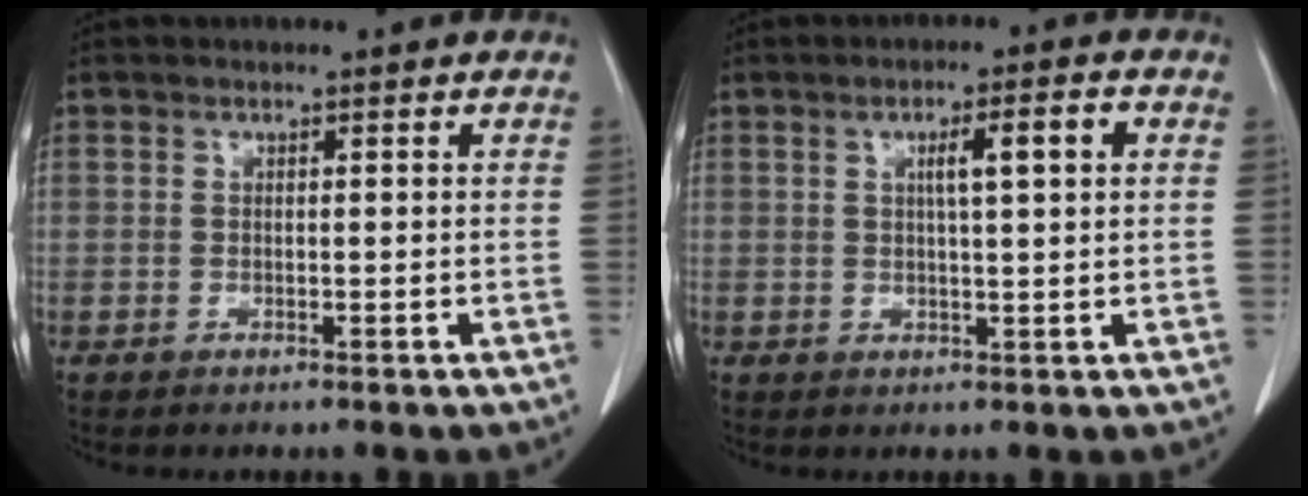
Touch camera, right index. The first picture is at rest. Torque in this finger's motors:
{"motor_torque": [0.96, 0.46, 0.40, 0.12]}